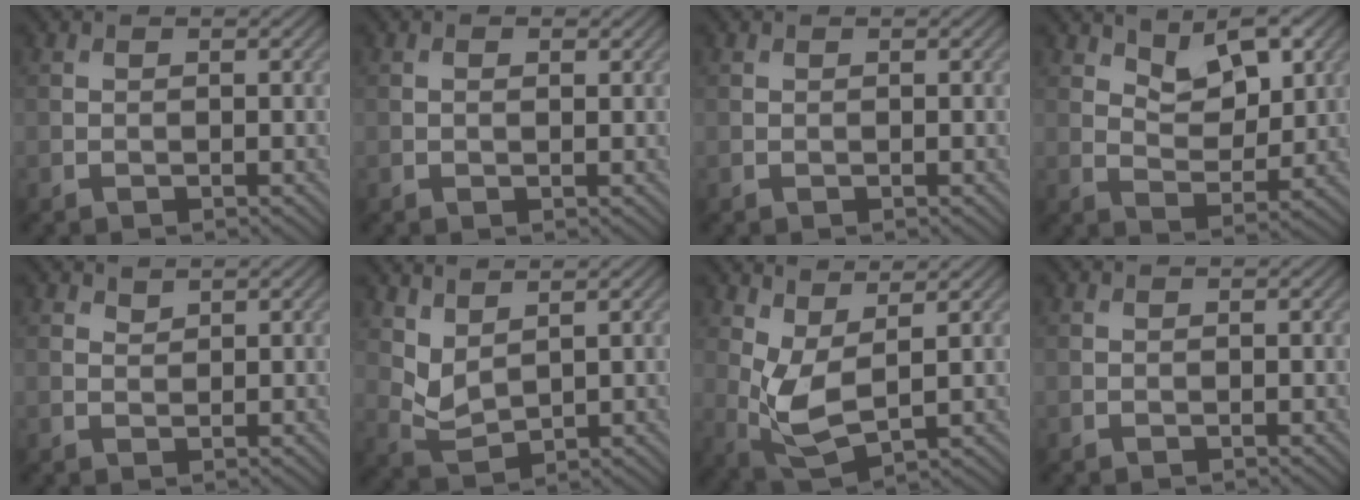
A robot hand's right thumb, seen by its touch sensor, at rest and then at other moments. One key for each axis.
{"total": 0.9, "fx": 0.2, "fy": 0.5, "fz": 0.7, "tx": -0.011, "ty": -0.001, "tz": 0.004}
{"total": 0.0}
{"total": 6.9, "fx": 4.1, "fy": 3.3, "fz": 4.6, "tx": -0.078, "ty": -0.010, "tz": 0.073}
{"total": 1.0, "fx": 0.9, "fy": 0.4, "fz": 0.3, "tx": -0.009, "ty": -0.002, "tz": 0.021}
{"total": 3.8, "fx": 2.5, "fy": 1.7, "fz": 2.3, "tx": -0.065, "ty": -0.007, "tz": 0.059}
{"total": 6.2, "fx": 1.8, "fy": 2.6, "fz": 5.3, "tx": -0.135, "ty": -0.001, "tz": 0.036}
{"total": 0.0}